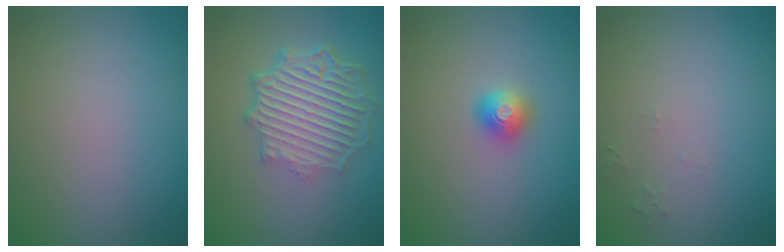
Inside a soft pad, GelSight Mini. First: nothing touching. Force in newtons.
{"total": 6.5, "press": 4.8, "slide": 4.4}
{"total": 2.0, "press": 2.0, "slide": 0.2}
{"total": 0.8, "press": 0.7, "slide": 0.2}